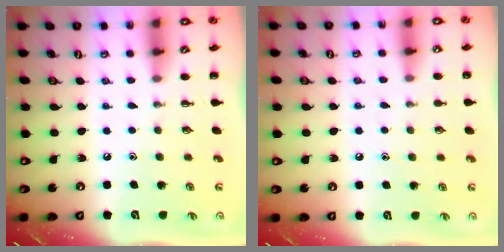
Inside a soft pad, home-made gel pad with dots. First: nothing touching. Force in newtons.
{"total": 5.2, "press": 5.0, "slide": 1.4}